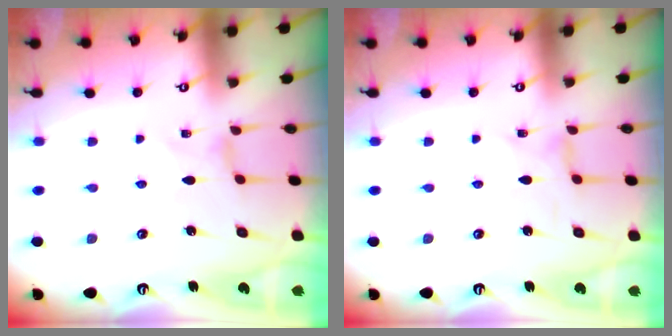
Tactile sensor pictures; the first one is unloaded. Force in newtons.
{"total": 1.1, "press": 1.1, "slide": 0.2}